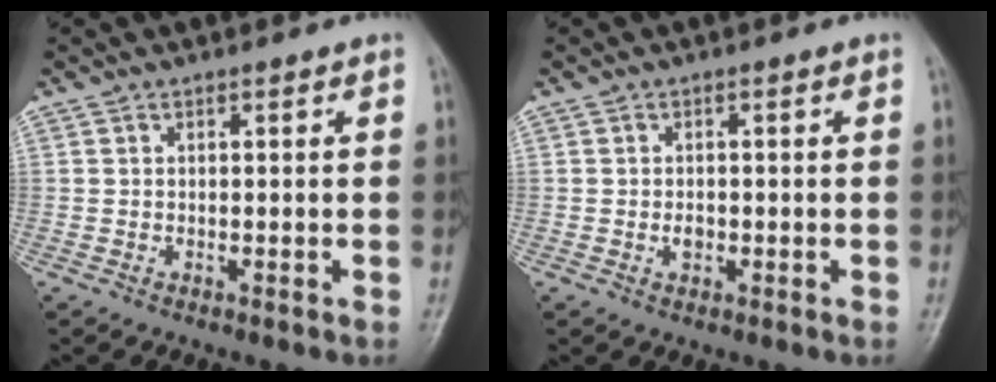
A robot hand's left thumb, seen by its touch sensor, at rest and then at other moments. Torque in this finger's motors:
{"motor_torque": [-0.04, 0.06, 0.00, 0.03, 0.01]}